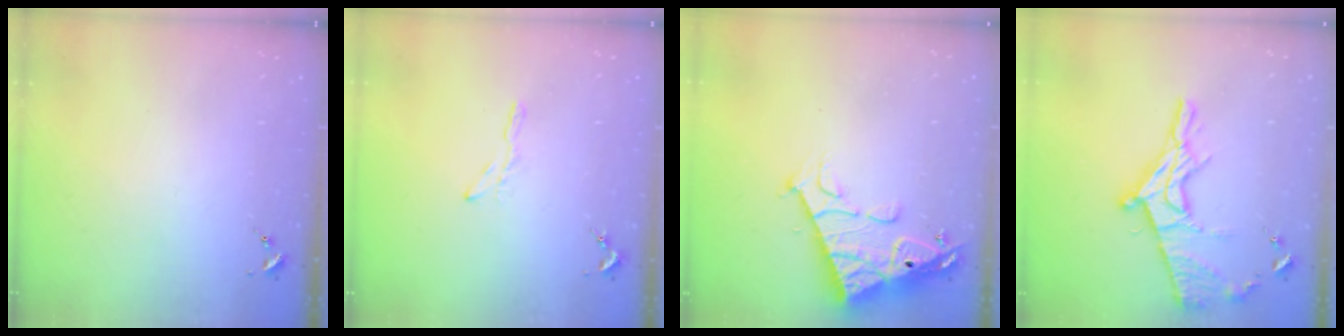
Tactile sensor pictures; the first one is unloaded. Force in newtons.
{"total": 3.8, "press": 3.7, "slide": 0.4}
{"total": 15.6, "press": 15.5, "slide": 1.5}
{"total": 16.9, "press": 16.8, "slide": 1.4}